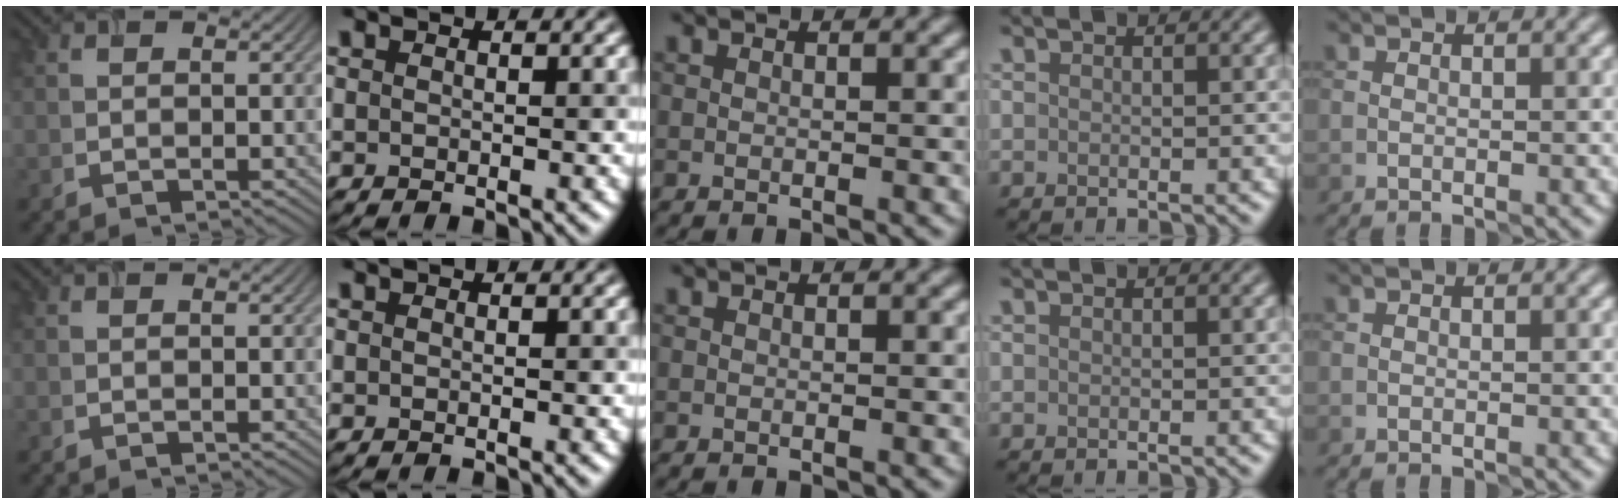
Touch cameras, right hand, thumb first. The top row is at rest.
{}